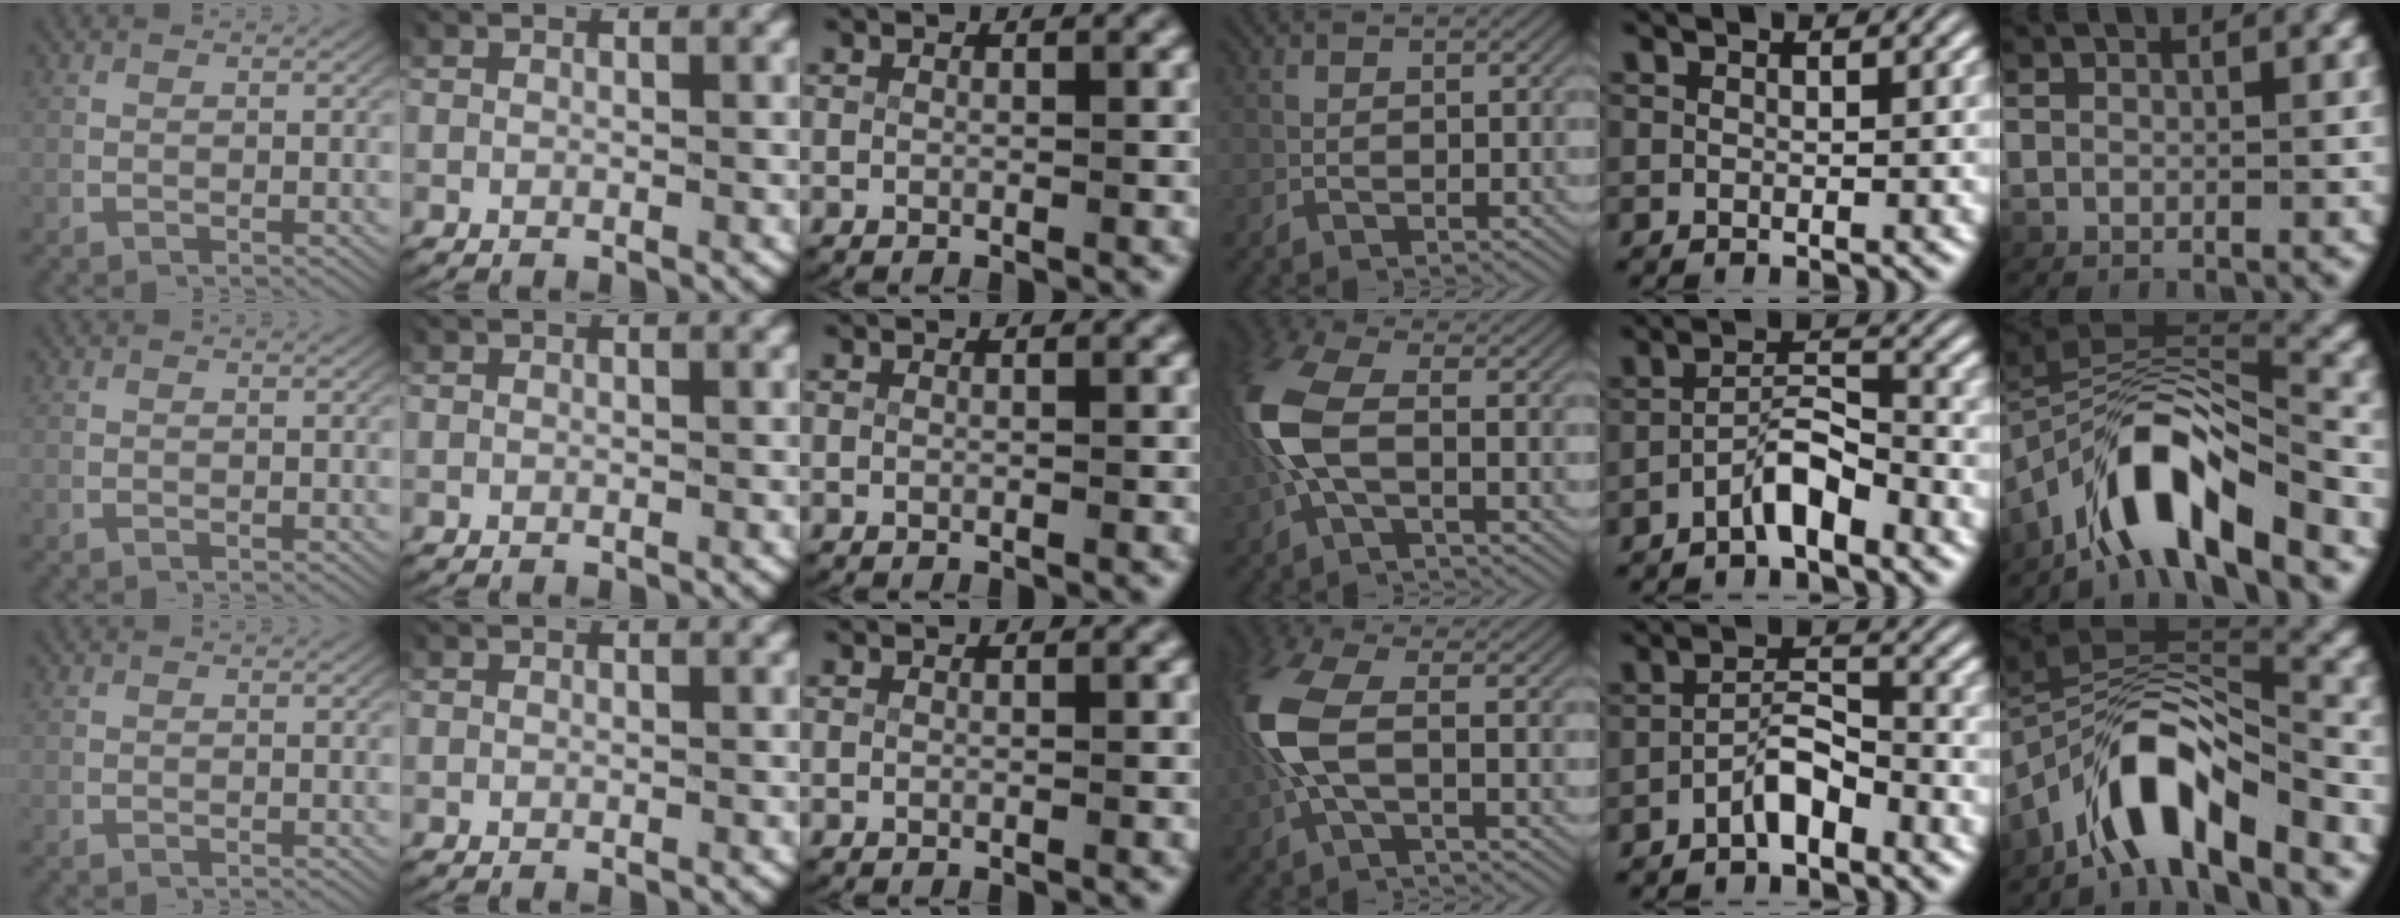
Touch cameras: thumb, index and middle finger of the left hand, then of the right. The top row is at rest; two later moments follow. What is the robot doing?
{"motion": "lift_and_place", "object": "fork"}